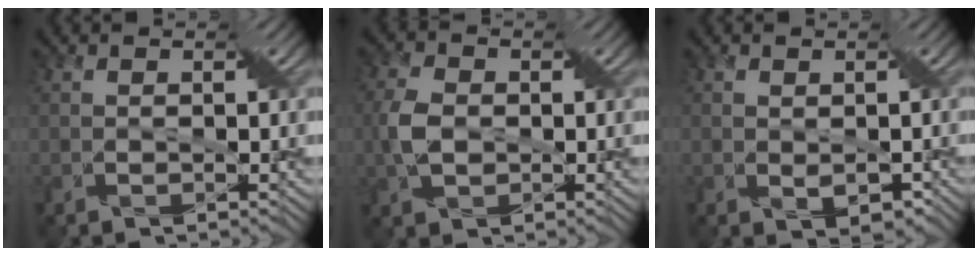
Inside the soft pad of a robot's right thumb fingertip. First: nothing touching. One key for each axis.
{"total": 4.4, "fx": -0.8, "fy": 2.8, "fz": 3.3, "tx": -0.100, "ty": -0.004, "tz": -0.016}
{"total": 2.3, "fx": -0.1, "fy": 1.4, "fz": 1.8, "tx": -0.035, "ty": -0.011, "tz": 0.008}